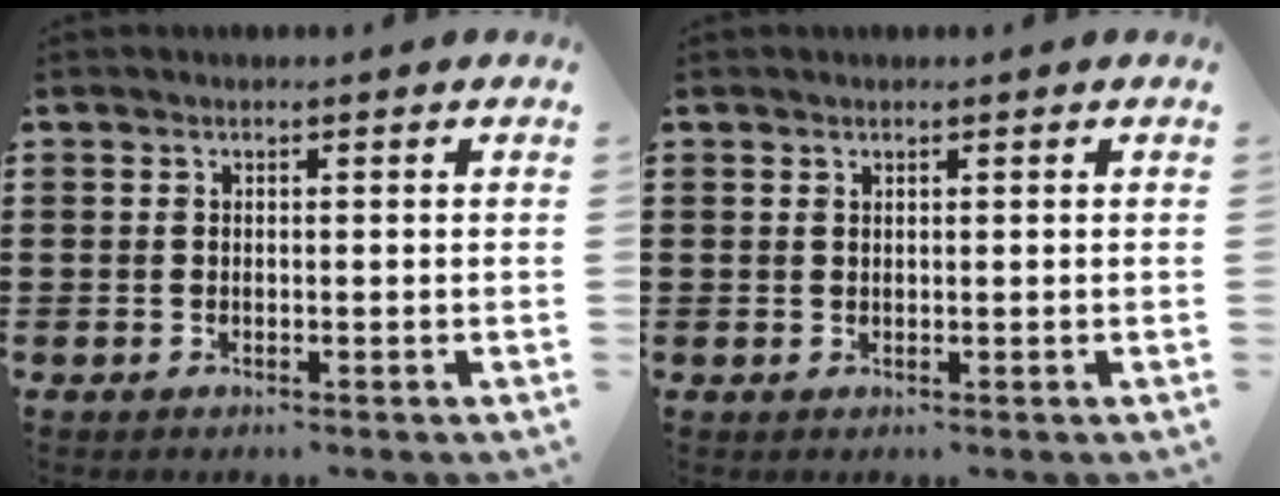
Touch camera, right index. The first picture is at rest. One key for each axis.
{"total": 0.5, "fx": 0.4, "fy": 0.3, "fz": 0.2, "tx": -0.006, "ty": 0.000, "tz": 0.008}